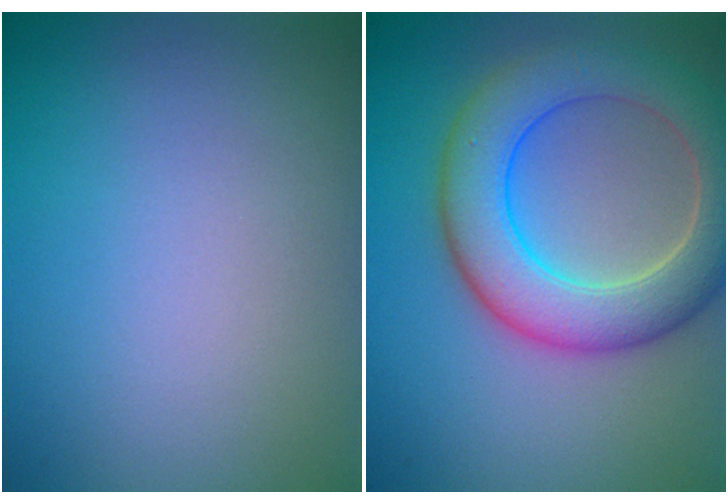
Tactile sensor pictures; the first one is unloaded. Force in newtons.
{"total": 7.8, "press": 7.8, "slide": 0.3}